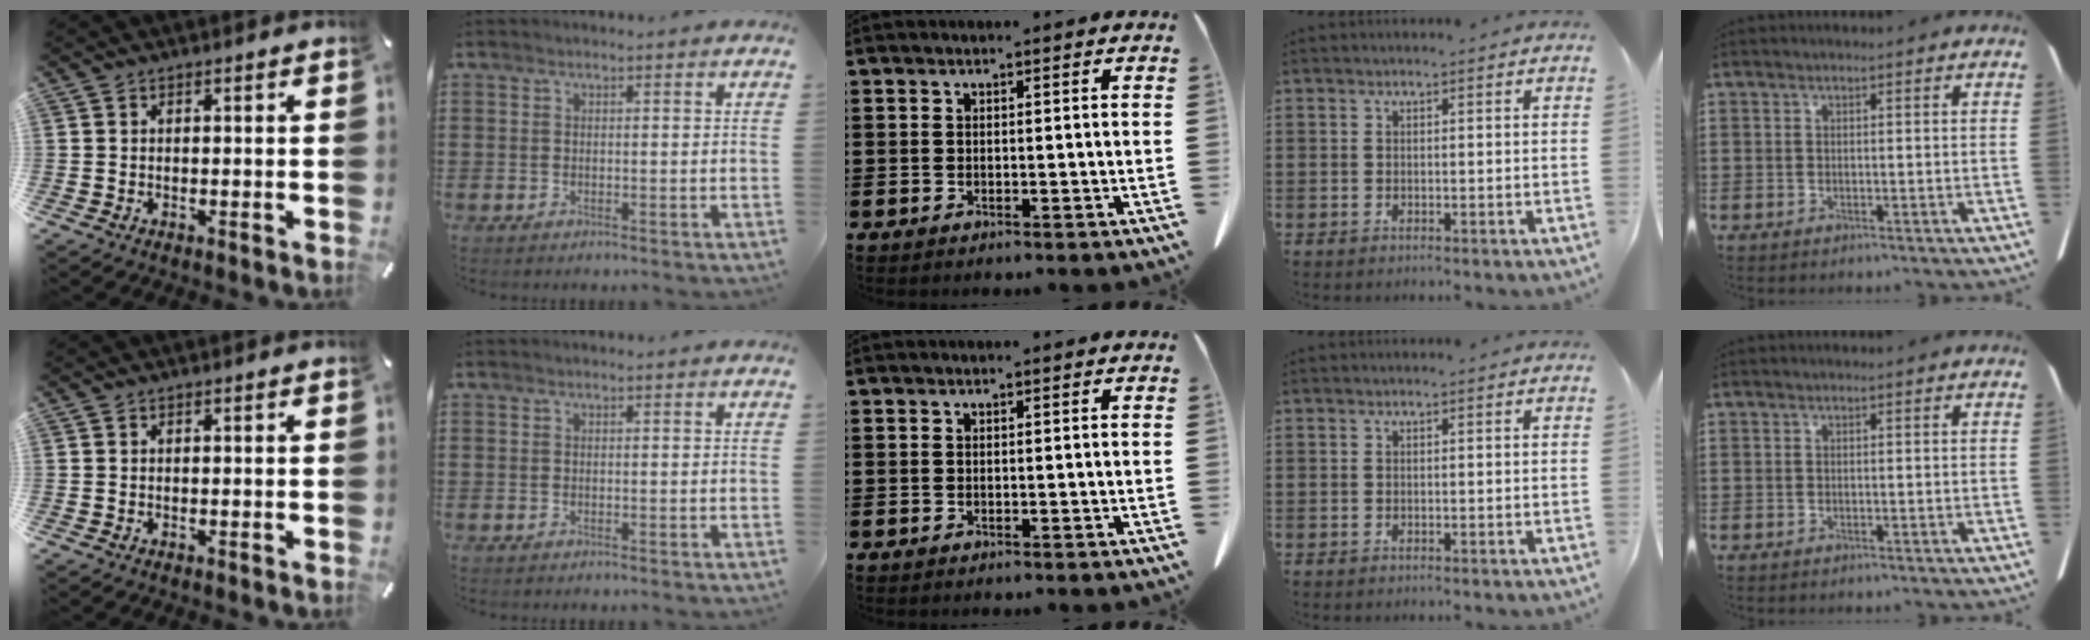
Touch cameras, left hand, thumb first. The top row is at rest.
{}